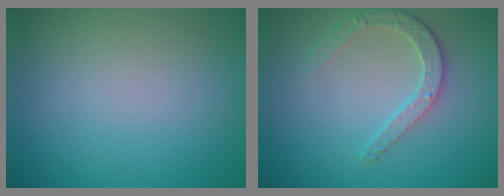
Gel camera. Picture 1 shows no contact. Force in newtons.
{"total": 2.8, "press": 2.5, "slide": 1.2}